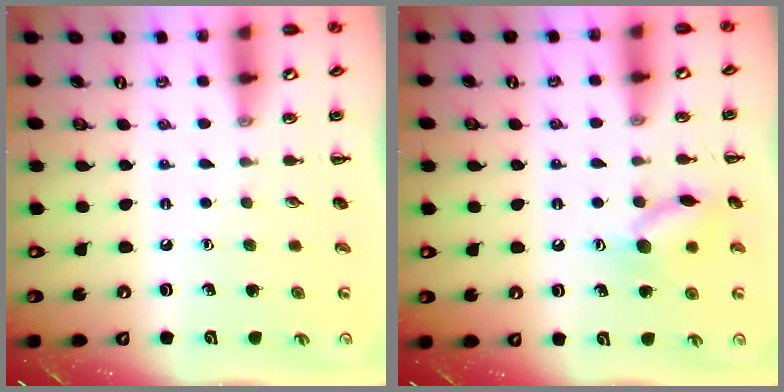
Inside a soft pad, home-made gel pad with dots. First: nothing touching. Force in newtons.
{"total": 10.3, "press": 10.3, "slide": 0.5}